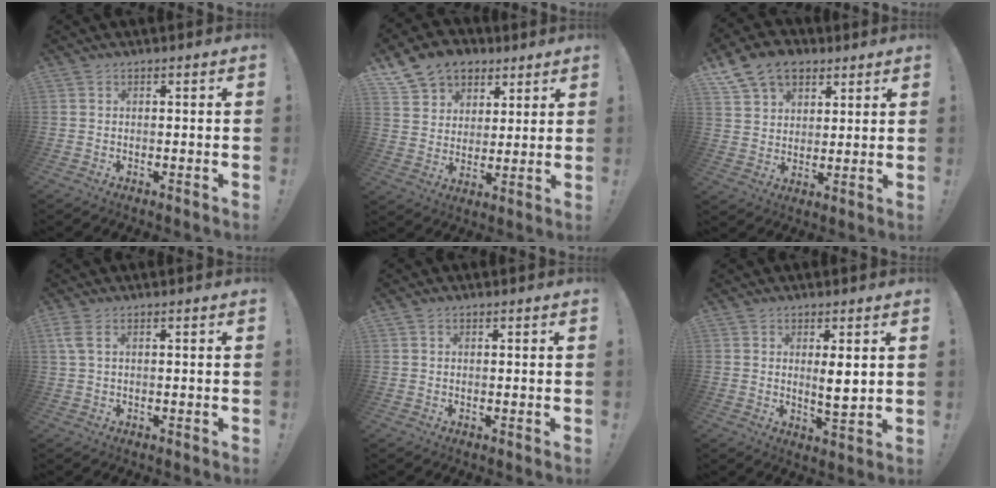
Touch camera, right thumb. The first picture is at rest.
{"total": 13.2, "force": [7.8, 9.7, 4.3], "torque": [-0.072, -0.041, 0.154]}
{"total": 11.9, "force": [7.1, 8.3, 4.7], "torque": [-0.083, -0.031, 0.140]}
{"total": 2.9, "force": [1.2, 0.9, 2.4], "torque": [-0.050, 0.001, 0.023]}
{"total": 0.6, "force": [0.4, 0.4, 0.2], "torque": [-0.002, 0.000, 0.007]}
{"total": 5.1, "force": [1.5, 0.8, 4.8], "torque": [-0.063, -0.021, 0.020]}